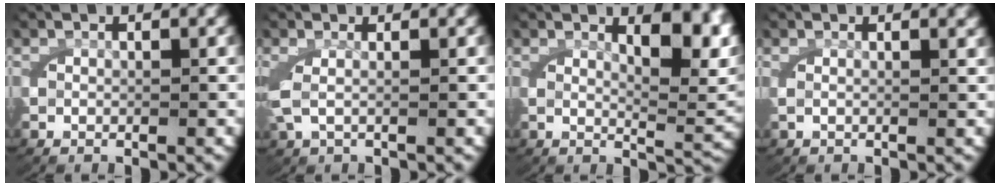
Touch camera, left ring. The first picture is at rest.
{"total": 1.9, "force": [0.1, 0.8, 1.7], "torque": [-0.056, -0.008, 0.010]}
{"total": 6.3, "force": [2.9, 1.7, 5.3], "torque": [-0.057, 0.000, 0.043]}
{"total": 1.3, "force": [0.7, -0.1, 1.0], "torque": [-0.024, -0.001, 0.012]}